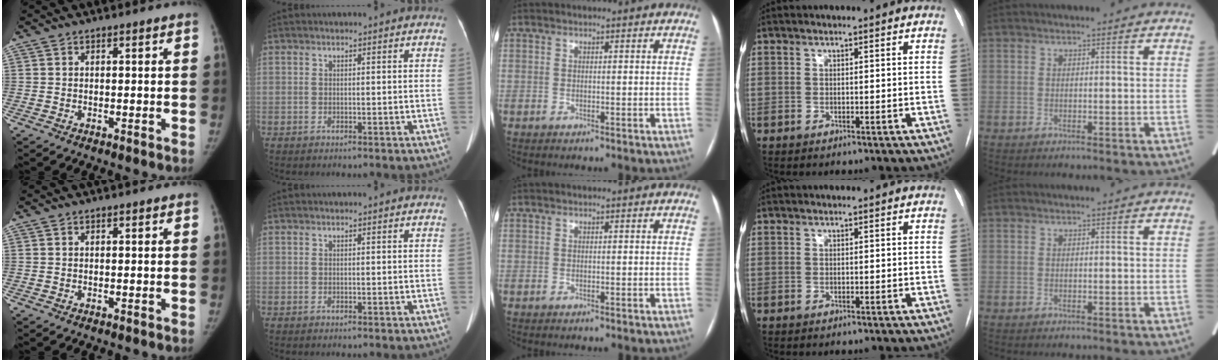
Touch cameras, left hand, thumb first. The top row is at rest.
{}